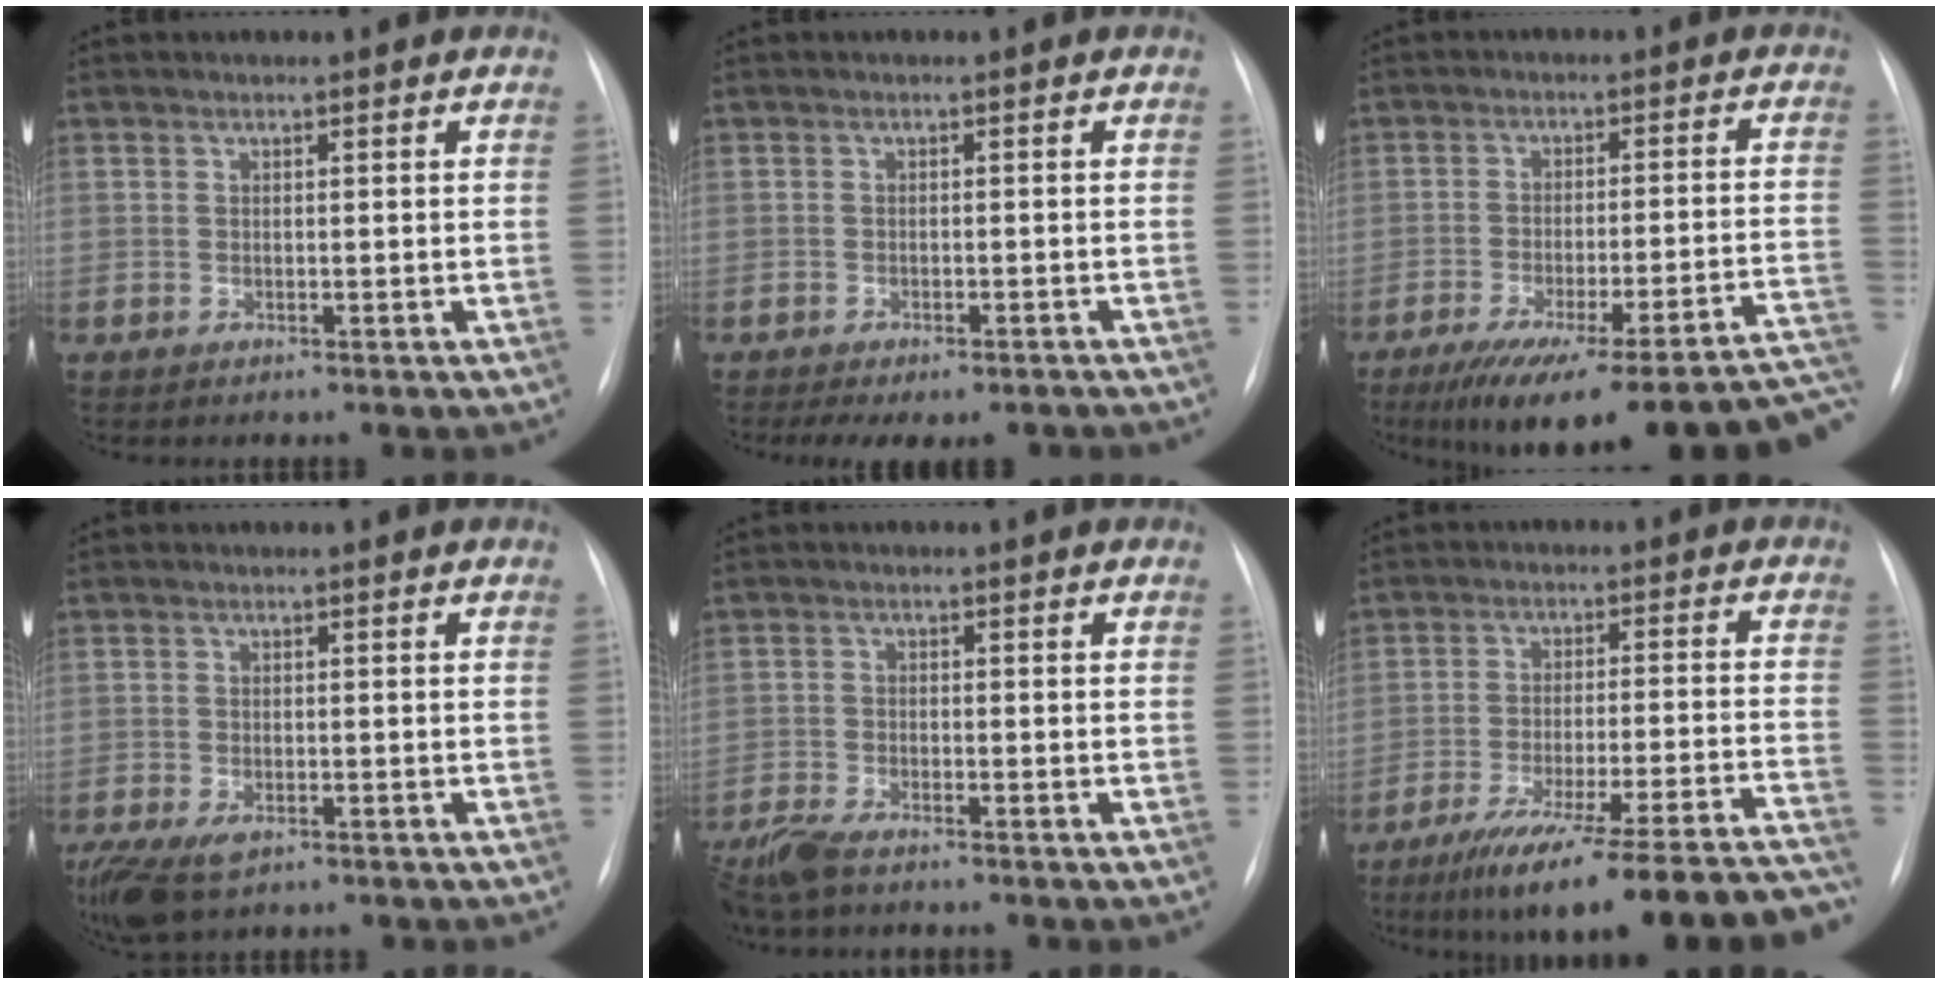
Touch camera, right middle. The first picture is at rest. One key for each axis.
{"total": 8.1, "fx": -6.4, "fy": 3.2, "fz": 3.7, "tx": -0.050, "ty": 0.002, "tz": -0.080}
{"total": 23.8, "fx": -18.6, "fy": 3.3, "fz": 14.5, "tx": -0.125, "ty": 0.005, "tz": -0.246}
{"total": 7.5, "fx": -4.5, "fy": 4.0, "fz": 4.5, "tx": -0.102, "ty": -0.012, "tz": -0.073}
{"total": 5.9, "fx": -4.9, "fy": 1.4, "fz": 3.0, "tx": -0.065, "ty": -0.017, "tz": -0.092}
{"total": 24.3, "fx": -21.0, "fy": 0.3, "fz": 12.2, "tx": -0.110, "ty": -0.016, "tz": -0.296}